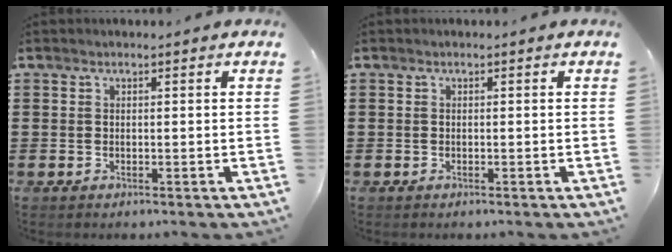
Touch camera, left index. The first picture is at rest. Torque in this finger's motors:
{"motor_torque": [0.00, 0.00, 0.00, -0.01]}